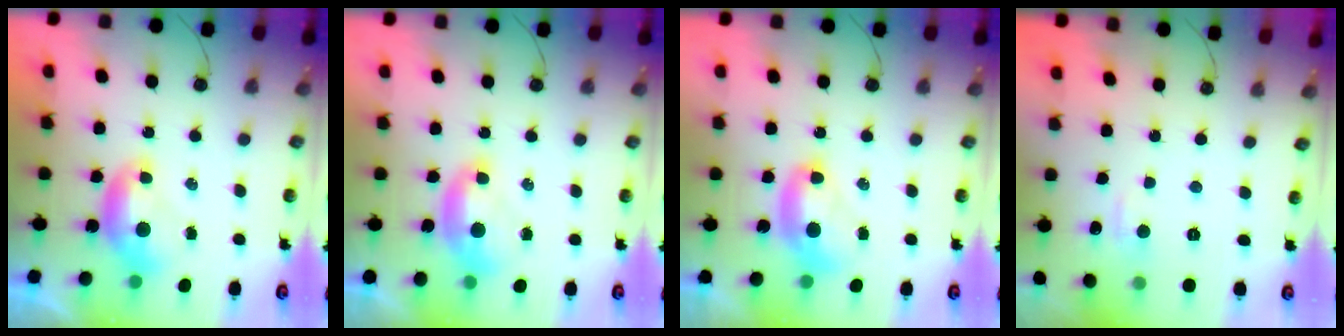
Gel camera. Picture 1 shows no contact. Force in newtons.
{"total": 1.8, "press": 1.7, "slide": 0.6}
{"total": 2.7, "press": 2.7, "slide": 0.1}
{"total": 1.4, "press": 1.3, "slide": 0.6}